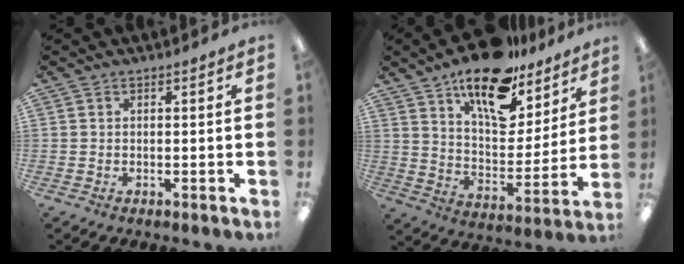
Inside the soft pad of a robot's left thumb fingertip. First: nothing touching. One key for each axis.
{"total": 18.9, "fx": 13.6, "fy": 8.3, "fz": 10.1, "tx": -0.157, "ty": -0.086, "tz": 0.234}